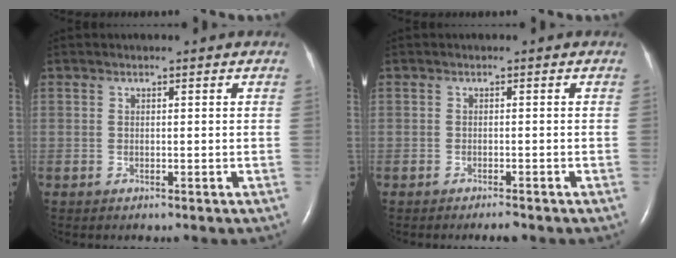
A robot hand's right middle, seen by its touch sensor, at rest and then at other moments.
{"total": 1.5, "force": [-1.3, 0.1, 0.8], "torque": [-0.018, -0.003, -0.017]}